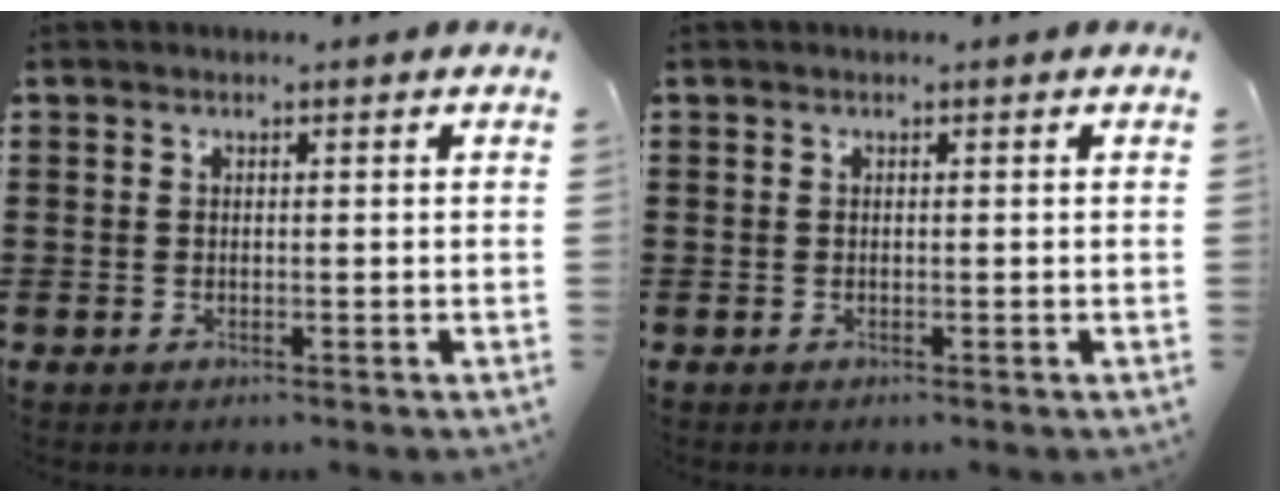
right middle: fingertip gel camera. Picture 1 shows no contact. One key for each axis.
{"total": 0.0}